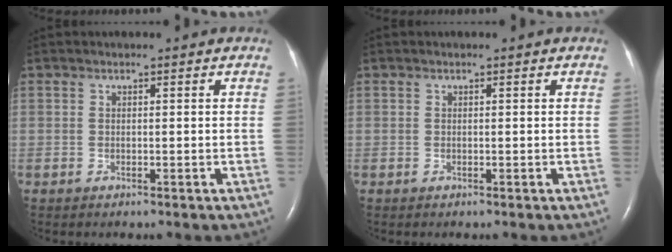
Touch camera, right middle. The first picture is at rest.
{"total": 0.0}